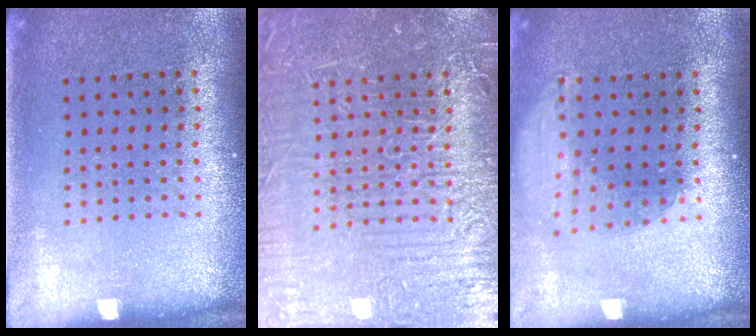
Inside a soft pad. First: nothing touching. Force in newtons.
{"total": 7.8, "press": 7.7, "slide": 1.0}
{"total": 1.7, "press": 1.3, "slide": 1.1}